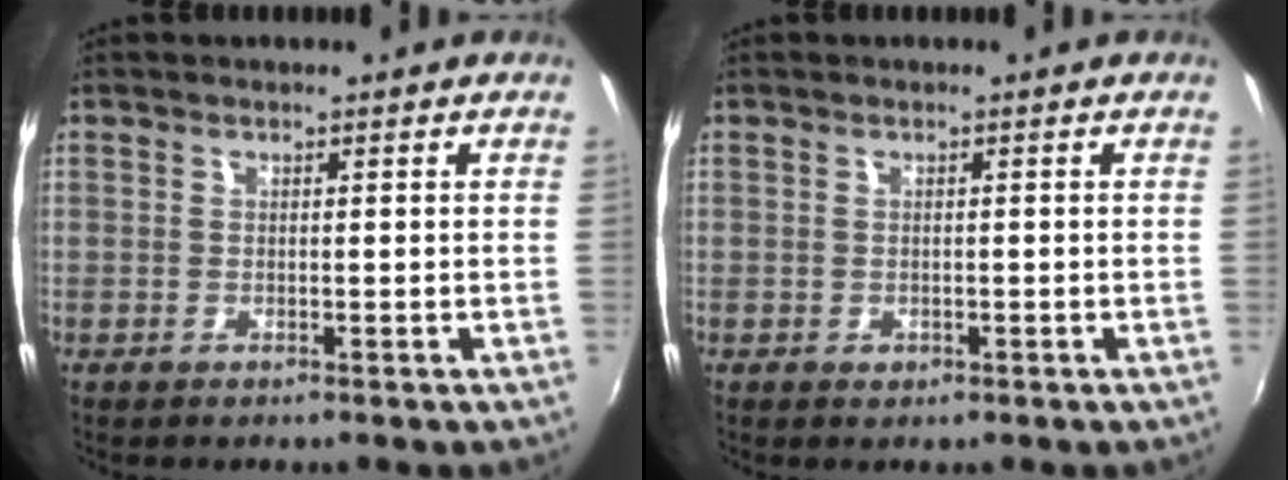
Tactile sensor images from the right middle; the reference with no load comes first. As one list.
[{"total": 0.8, "force": [-0.3, 0.7, 0.3], "torque": [-0.002, -0.003, -0.006]}]